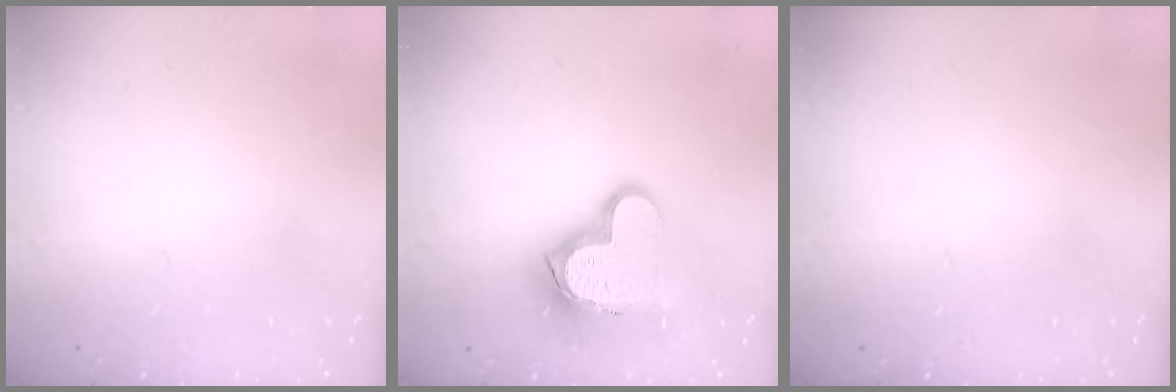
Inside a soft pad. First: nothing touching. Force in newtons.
{"total": 15.5, "press": 15.5, "slide": 1.3}
{"total": 0.0}